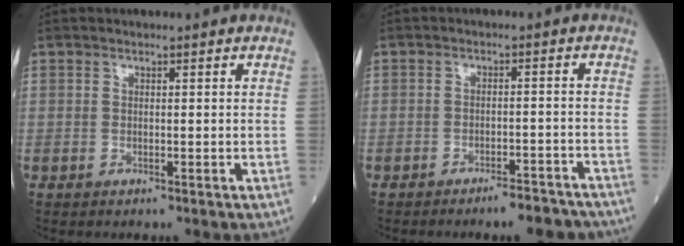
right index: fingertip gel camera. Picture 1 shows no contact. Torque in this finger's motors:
{"motor_torque": [-0.26, -0.18, -0.86, -0.21]}